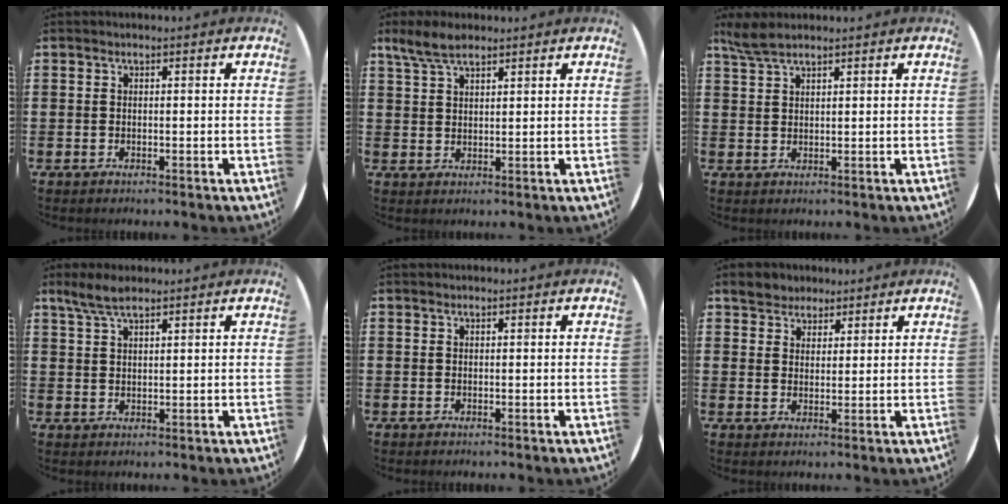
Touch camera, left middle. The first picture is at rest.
{"total": 4.6, "force": [3.6, 1.6, 2.4], "torque": [-0.047, -0.002, 0.066]}
{"total": 3.1, "force": [2.6, 0.7, 1.6], "torque": [-0.037, 0.001, 0.048]}
{"total": 3.8, "force": [2.9, 1.0, 2.2], "torque": [-0.042, -0.001, 0.052]}
{"total": 0.0}
{"total": 3.5, "force": [3.1, 1.7, 0.0], "torque": [-0.005, 0.001, 0.058]}